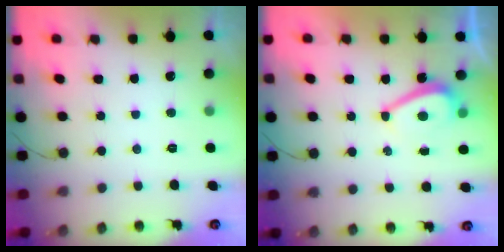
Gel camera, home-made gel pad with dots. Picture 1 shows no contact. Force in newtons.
{"total": 5.5, "press": 5.0, "slide": 2.5}